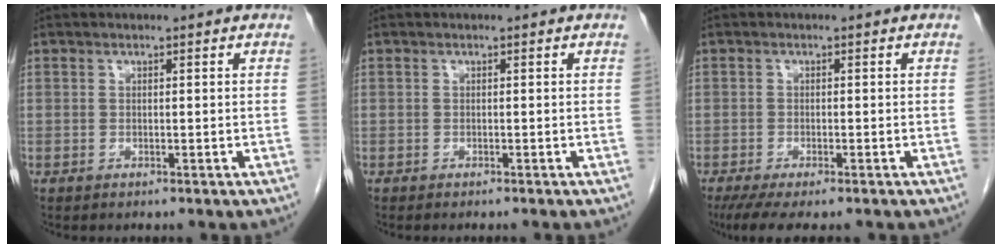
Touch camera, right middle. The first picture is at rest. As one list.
[{"total": 1.2, "force": [-1.0, -0.2, 0.5], "torque": [0.001, 0.003, -0.013]}, {"total": 6.5, "force": [-5.1, 1.3, 4.0], "torque": [-0.056, -0.015, -0.080]}]